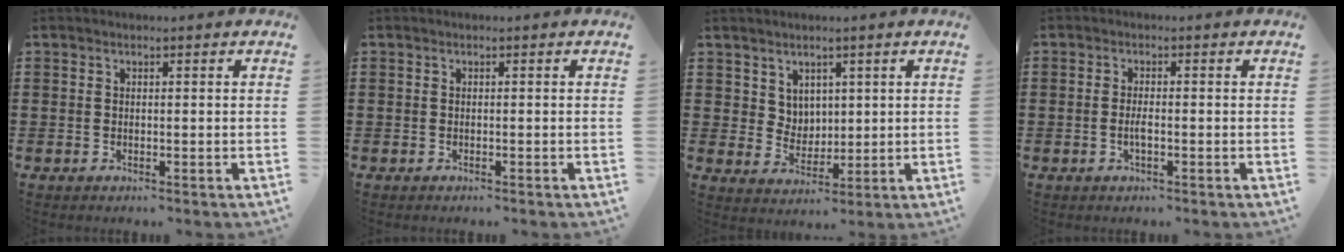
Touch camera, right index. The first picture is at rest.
{"total": 0.0}
{"total": 5.5, "force": [3.6, 4.1, 0.4], "torque": [-0.034, -0.007, 0.070]}
{"total": 1.9, "force": [-0.6, 0.3, 1.8], "torque": [-0.041, -0.005, -0.012]}